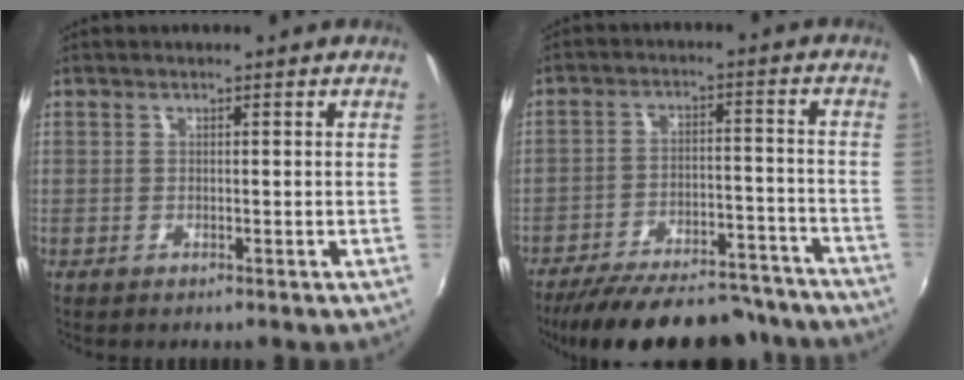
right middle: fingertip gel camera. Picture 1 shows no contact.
{"total": 23.3, "force": [-20.4, 6.6, 9.2], "torque": [-0.171, 0.004, -0.268]}